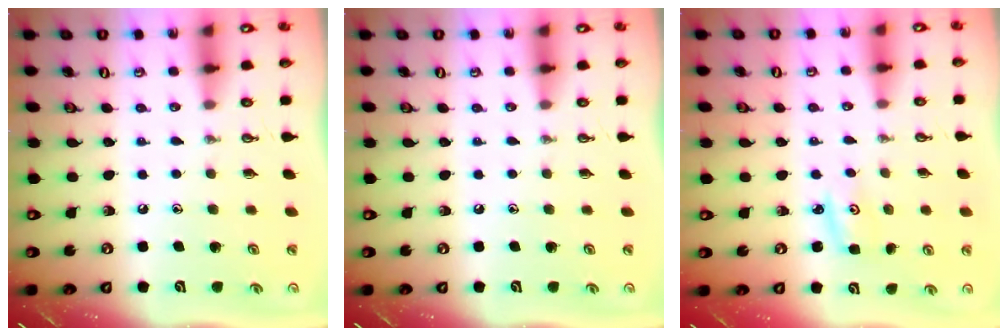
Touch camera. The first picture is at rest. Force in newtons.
{"total": 0.0}
{"total": 2.9, "press": 2.9, "slide": 0.2}